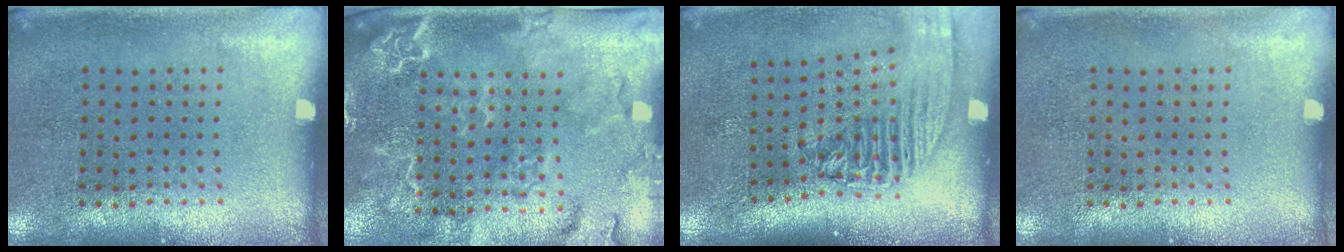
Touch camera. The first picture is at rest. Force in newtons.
{"total": 2.8, "press": 2.5, "slide": 1.3}
{"total": 2.2, "press": 1.7, "slide": 1.3}
{"total": 0.0}